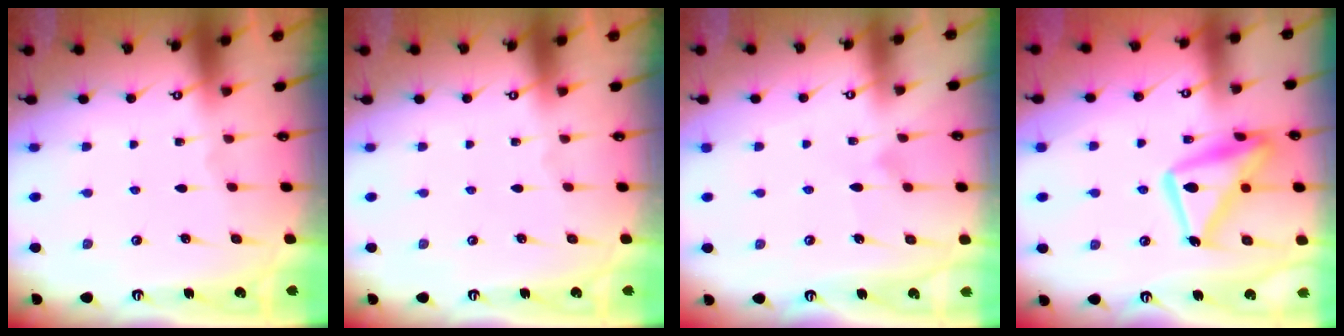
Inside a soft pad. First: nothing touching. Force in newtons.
{"total": 0.0}
{"total": 8.1, "press": 8.1, "slide": 0.3}
{"total": 17.0, "press": 16.9, "slide": 1.2}